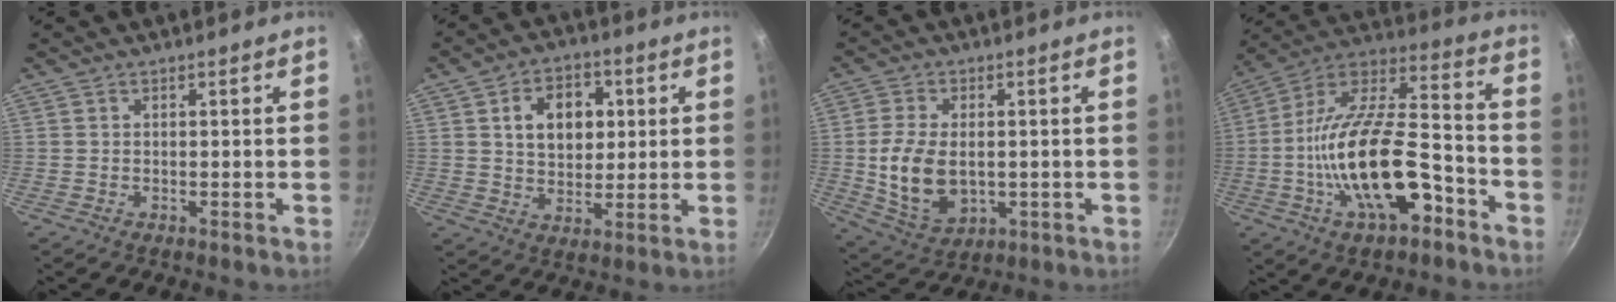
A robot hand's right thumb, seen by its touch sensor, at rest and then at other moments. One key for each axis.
{"total": 11.0, "fx": 2.7, "fy": 7.9, "fz": 7.2, "tx": -0.075, "ty": 0.001, "tz": 0.042}
{"total": 12.1, "fx": -0.4, "fy": 7.7, "fz": 9.2, "tx": -0.169, "ty": -0.007, "tz": 0.007}
{"total": 23.4, "fx": -8.2, "fy": 10.3, "fz": 19.4, "tx": -0.324, "ty": 0.051, "tz": -0.149}